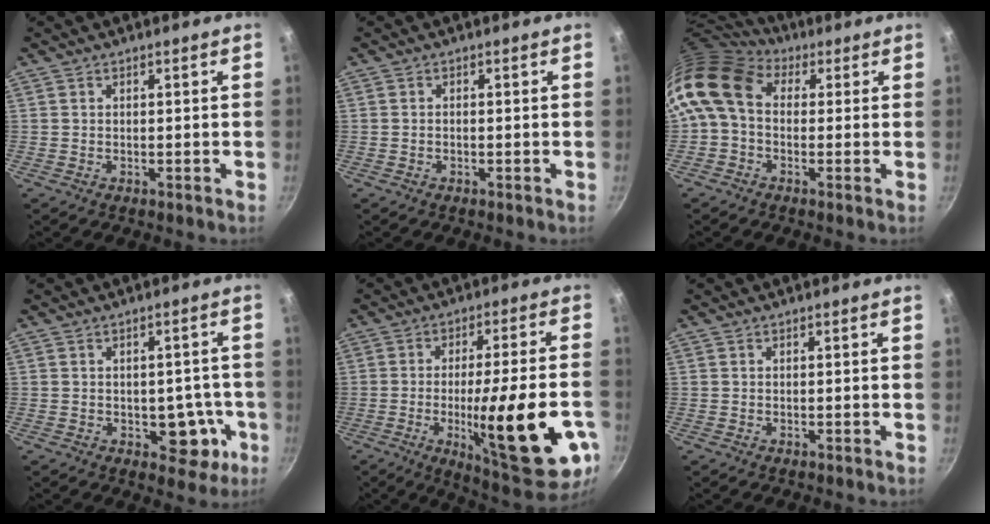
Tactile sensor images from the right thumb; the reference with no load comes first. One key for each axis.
{"total": 0.6, "fx": -0.3, "fy": 0.3, "fz": 0.4, "tx": -0.010, "ty": 0.005, "tz": -0.007}
{"total": 11.3, "fx": 1.7, "fy": 8.3, "fz": 7.4, "tx": -0.132, "ty": 0.020, "tz": 0.010}
{"total": 7.7, "fx": -2.1, "fy": 5.1, "fz": 5.4, "tx": -0.023, "ty": 0.018, "tz": -0.020}
{"total": 23.7, "fx": -6.9, "fy": 5.5, "fz": 22.0, "tx": -0.292, "ty": 0.008, "tz": -0.089}
{"total": 0.0}